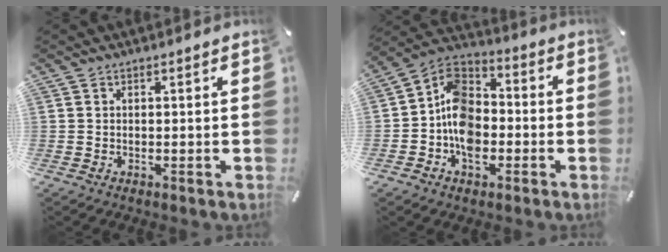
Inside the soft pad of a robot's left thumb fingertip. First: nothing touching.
{"total": 11.3, "force": [-3.8, 8.5, 6.4], "torque": [-0.133, 0.025, -0.074]}